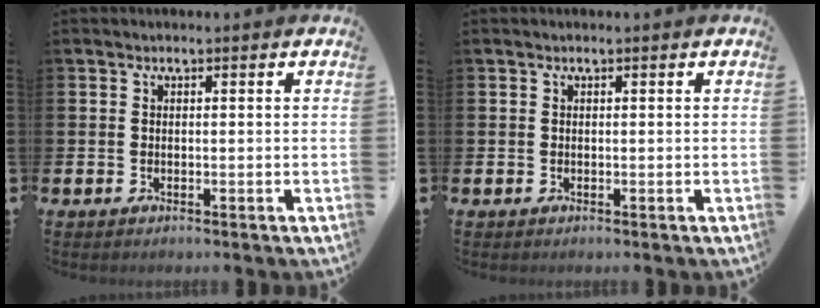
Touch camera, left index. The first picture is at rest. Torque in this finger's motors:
{"motor_torque": [0.09, -0.20, 0.05, 0.02]}